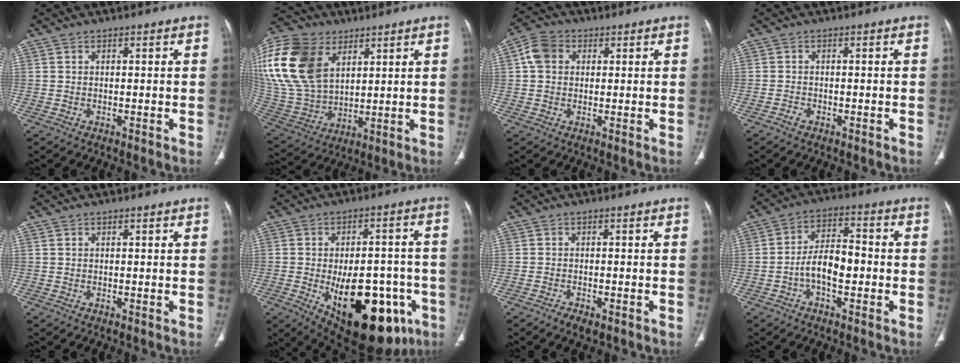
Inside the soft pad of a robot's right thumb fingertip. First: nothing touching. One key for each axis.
{"total": 26.1, "fx": 9.9, "fy": 17.3, "fz": 16.8, "tx": -0.385, "ty": 0.002, "tz": 0.199}
{"total": 5.5, "fx": 1.3, "fy": 4.4, "fz": 3.0, "tx": -0.052, "ty": 0.011, "tz": 0.018}
{"total": 1.0, "fx": -0.8, "fy": 0.6, "fz": 0.4, "tx": -0.008, "ty": 0.004, "tz": -0.017}
{"total": 0.0}
{"total": 24.3, "fx": -8.3, "fy": 12.2, "fz": 19.3, "tx": -0.225, "ty": 0.020, "tz": -0.092}
{"total": 2.8, "fx": -1.9, "fy": 1.2, "fz": 1.5, "tx": -0.026, "ty": 0.007, "tz": -0.028}
{"total": 8.2, "fx": -2.2, "fy": 4.3, "fz": 6.7, "tx": -0.108, "ty": 0.035, "tz": -0.044}